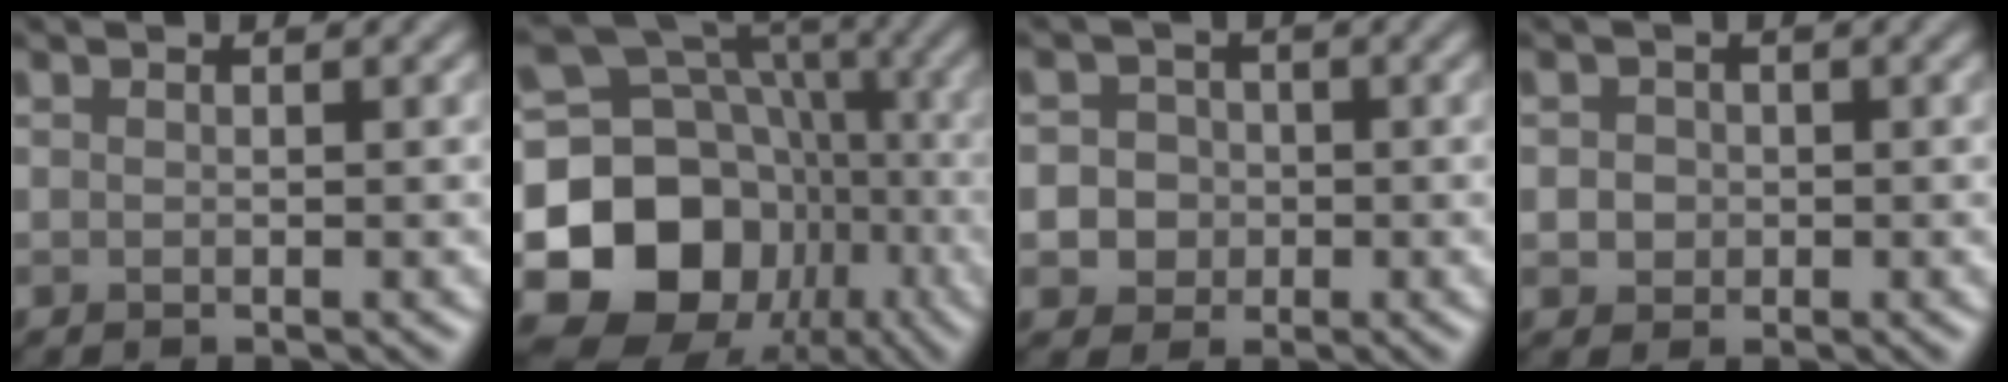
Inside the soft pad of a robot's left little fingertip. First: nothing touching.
{"total": 16.2, "force": [-4.6, 13.6, 7.5], "torque": [-0.139, 0.005, -0.092]}
{"total": 3.7, "force": [-0.1, 3.5, 1.3], "torque": [0.007, 0.021, -0.024]}
{"total": 1.7, "force": [0.1, 1.6, 0.6], "torque": [-0.005, 0.000, -0.001]}